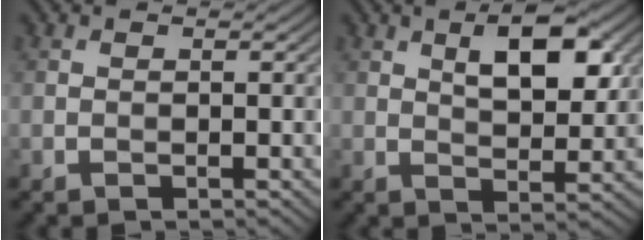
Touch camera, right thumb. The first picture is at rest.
{"total": 7.3, "force": [2.8, 3.2, 6.0], "torque": [-0.095, 0.004, 0.045]}